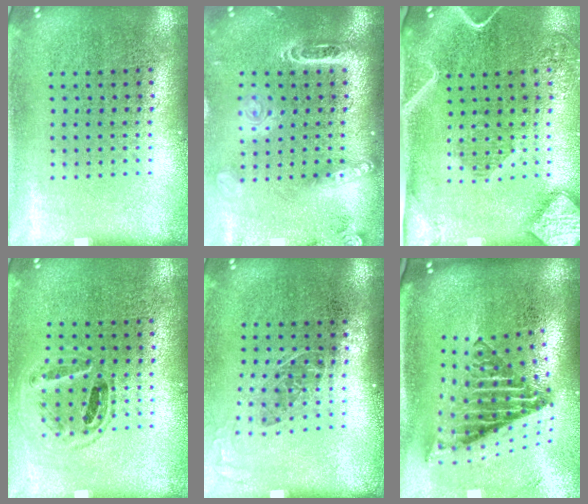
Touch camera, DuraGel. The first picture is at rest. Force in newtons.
{"total": 2.3, "press": 1.9, "slide": 1.3}
{"total": 2.5, "press": 1.9, "slide": 1.5}
{"total": 0.9, "press": 0.9, "slide": 0.2}
{"total": 1.1, "press": 1.0, "slide": 0.5}
{"total": 2.8, "press": 1.7, "slide": 2.2}